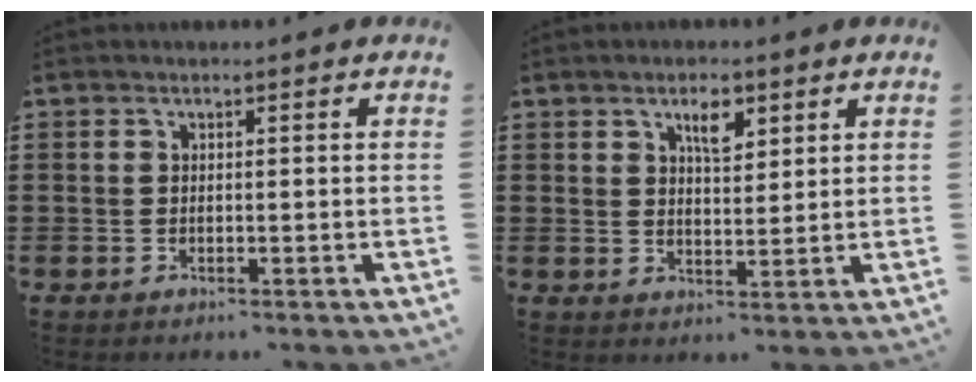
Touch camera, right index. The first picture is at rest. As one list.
[{"total": 4.1, "force": [2.5, 1.6, 2.9], "torque": [-0.048, 0.000, 0.039]}]